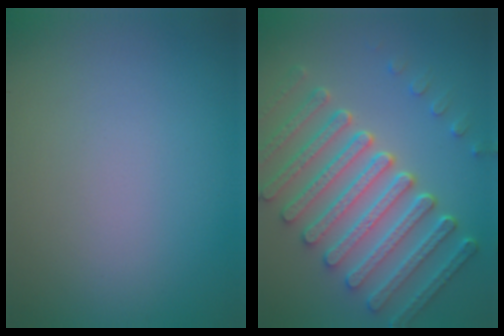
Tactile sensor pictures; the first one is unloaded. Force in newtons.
{"total": 8.3, "press": 6.3, "slide": 5.4}